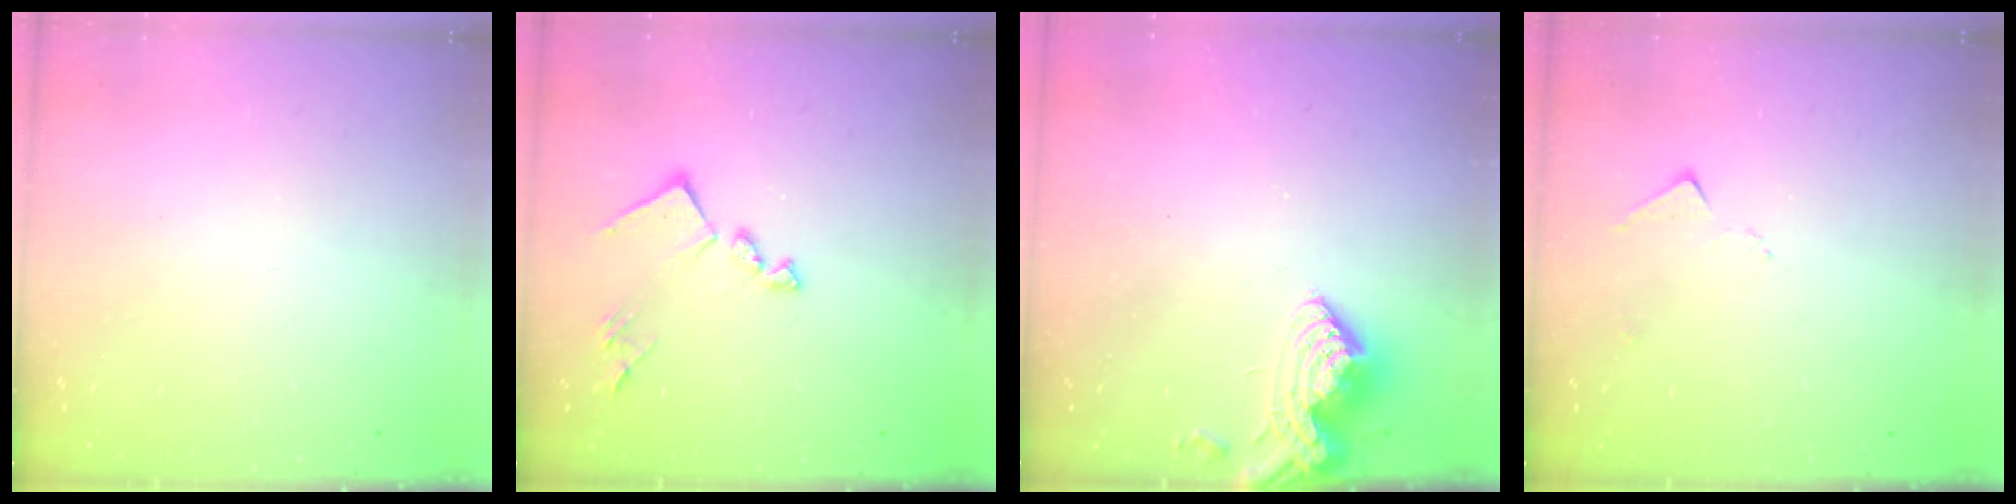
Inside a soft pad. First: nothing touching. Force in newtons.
{"total": 14.1, "press": 14.0, "slide": 0.5}
{"total": 8.2, "press": 8.2, "slide": 0.9}
{"total": 5.6, "press": 5.6, "slide": 0.6}